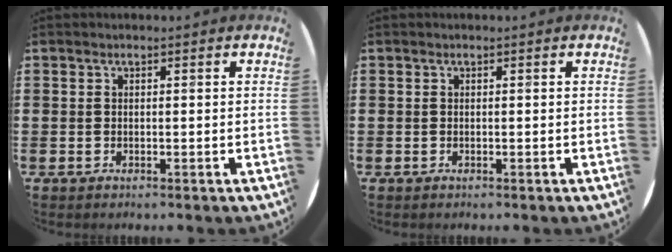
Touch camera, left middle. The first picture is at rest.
{"total": 0.0}